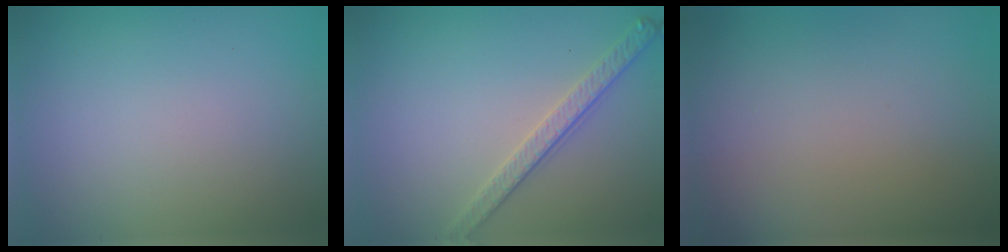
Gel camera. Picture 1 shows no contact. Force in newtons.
{"total": 2.8, "press": 2.6, "slide": 1.0}
{"total": 0.0}